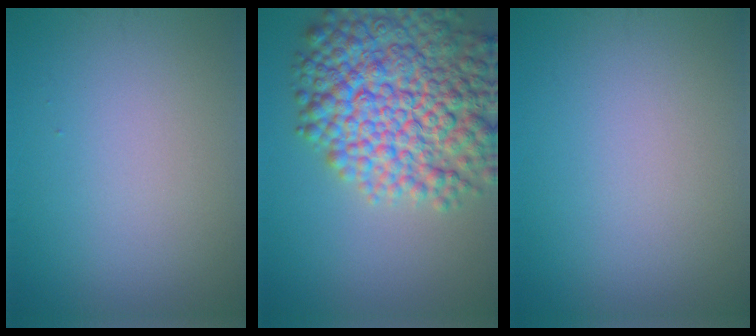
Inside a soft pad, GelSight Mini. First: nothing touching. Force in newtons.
{"total": 12.3, "press": 12.3, "slide": 0.5}
{"total": 0.0}